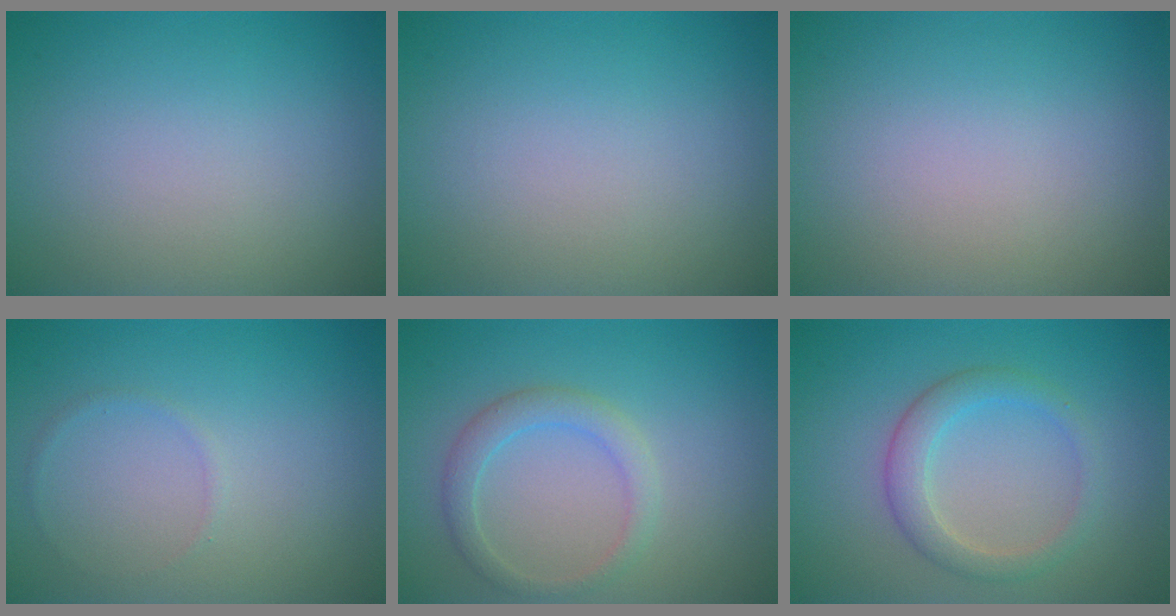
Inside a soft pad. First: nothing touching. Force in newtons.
{"total": 0.0}
{"total": 0.0}
{"total": 0.6, "press": 0.6, "slide": 0.1}
{"total": 2.3, "press": 2.3, "slide": 0.2}
{"total": 2.8, "press": 2.8, "slide": 0.2}